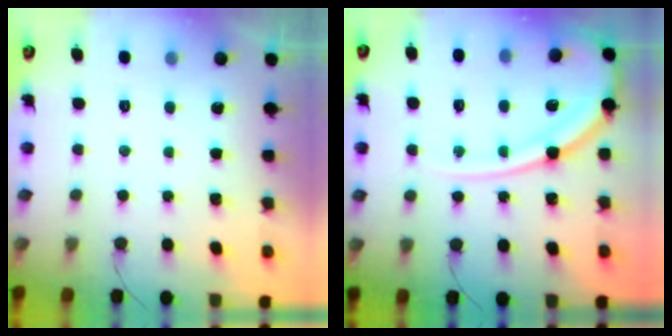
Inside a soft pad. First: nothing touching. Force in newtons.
{"total": 14.5, "press": 14.4, "slide": 1.8}